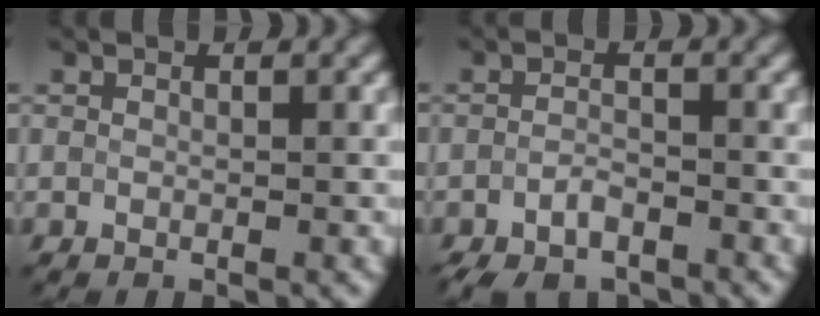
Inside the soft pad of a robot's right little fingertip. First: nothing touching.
{"total": 3.3, "force": [-2.4, 1.5, 1.8], "torque": [-0.033, -0.004, -0.046]}